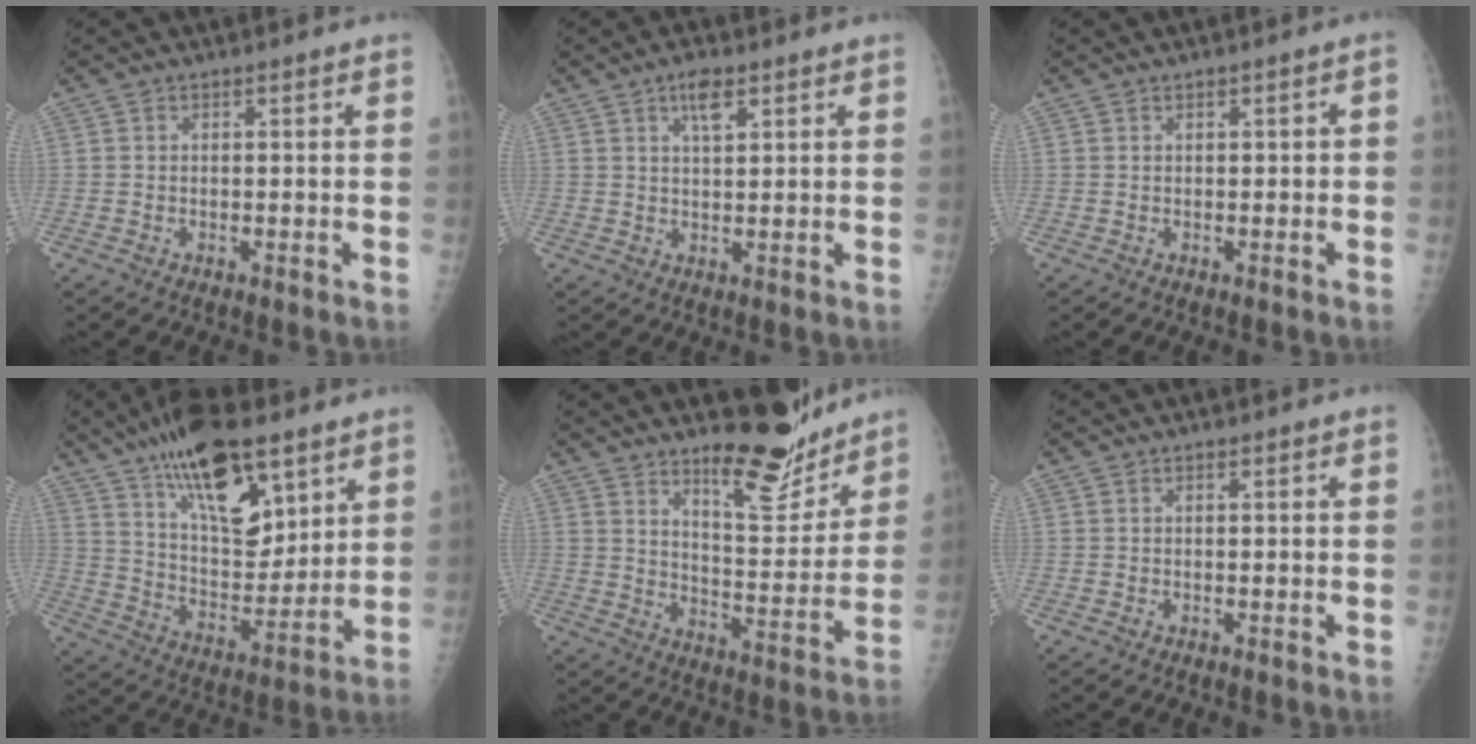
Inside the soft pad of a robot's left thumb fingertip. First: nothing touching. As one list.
[{"total": 4.0, "force": [2.2, 1.5, 2.9], "torque": [-0.045, -0.008, 0.038]}, {"total": 1.0, "force": [0.0, 0.6, 0.8], "torque": [-0.005, 0.010, -0.001]}, {"total": 20.5, "force": [12.4, 8.8, 13.7], "torque": [-0.196, -0.062, 0.221]}, {"total": 13.2, "force": [10.8, 3.9, 6.5], "torque": [-0.055, -0.093, 0.171]}, {"total": 0.0}]